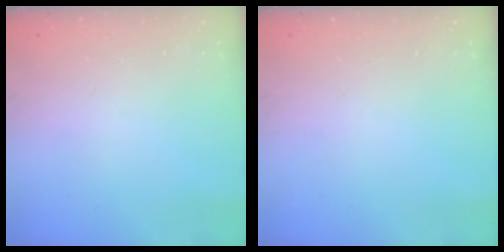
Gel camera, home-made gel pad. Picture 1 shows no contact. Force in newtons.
{"total": 0.0}